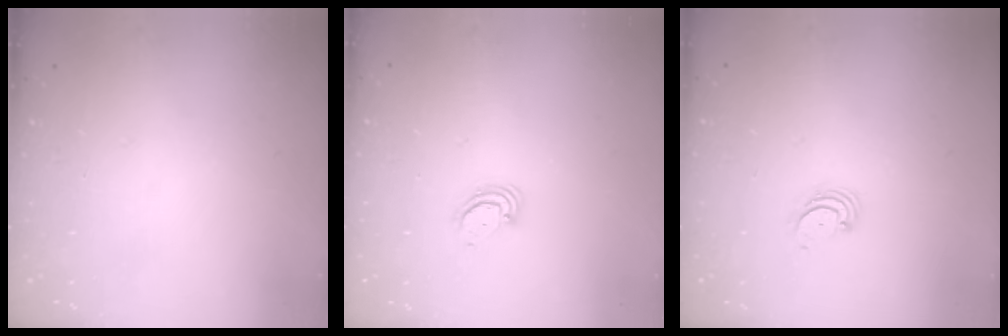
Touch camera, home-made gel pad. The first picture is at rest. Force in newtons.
{"total": 2.8, "press": 2.8, "slide": 0.3}
{"total": 2.7, "press": 2.7, "slide": 0.3}